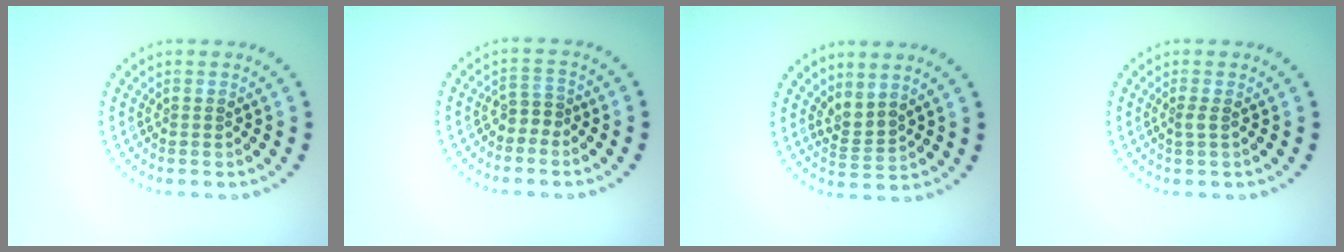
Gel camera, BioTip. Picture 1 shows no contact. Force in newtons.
{"total": 1.5, "press": 1.2, "slide": 0.9}
{"total": 2.1, "press": 1.4, "slide": 1.6}
{"total": 0.9, "press": 0.6, "slide": 0.7}